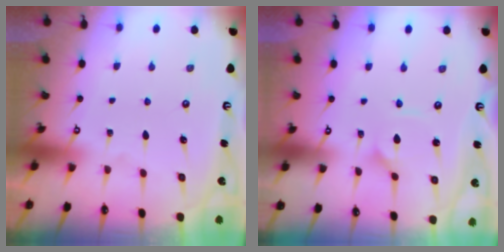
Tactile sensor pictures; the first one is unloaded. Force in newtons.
{"total": 2.3, "press": 2.3, "slide": 0.1}